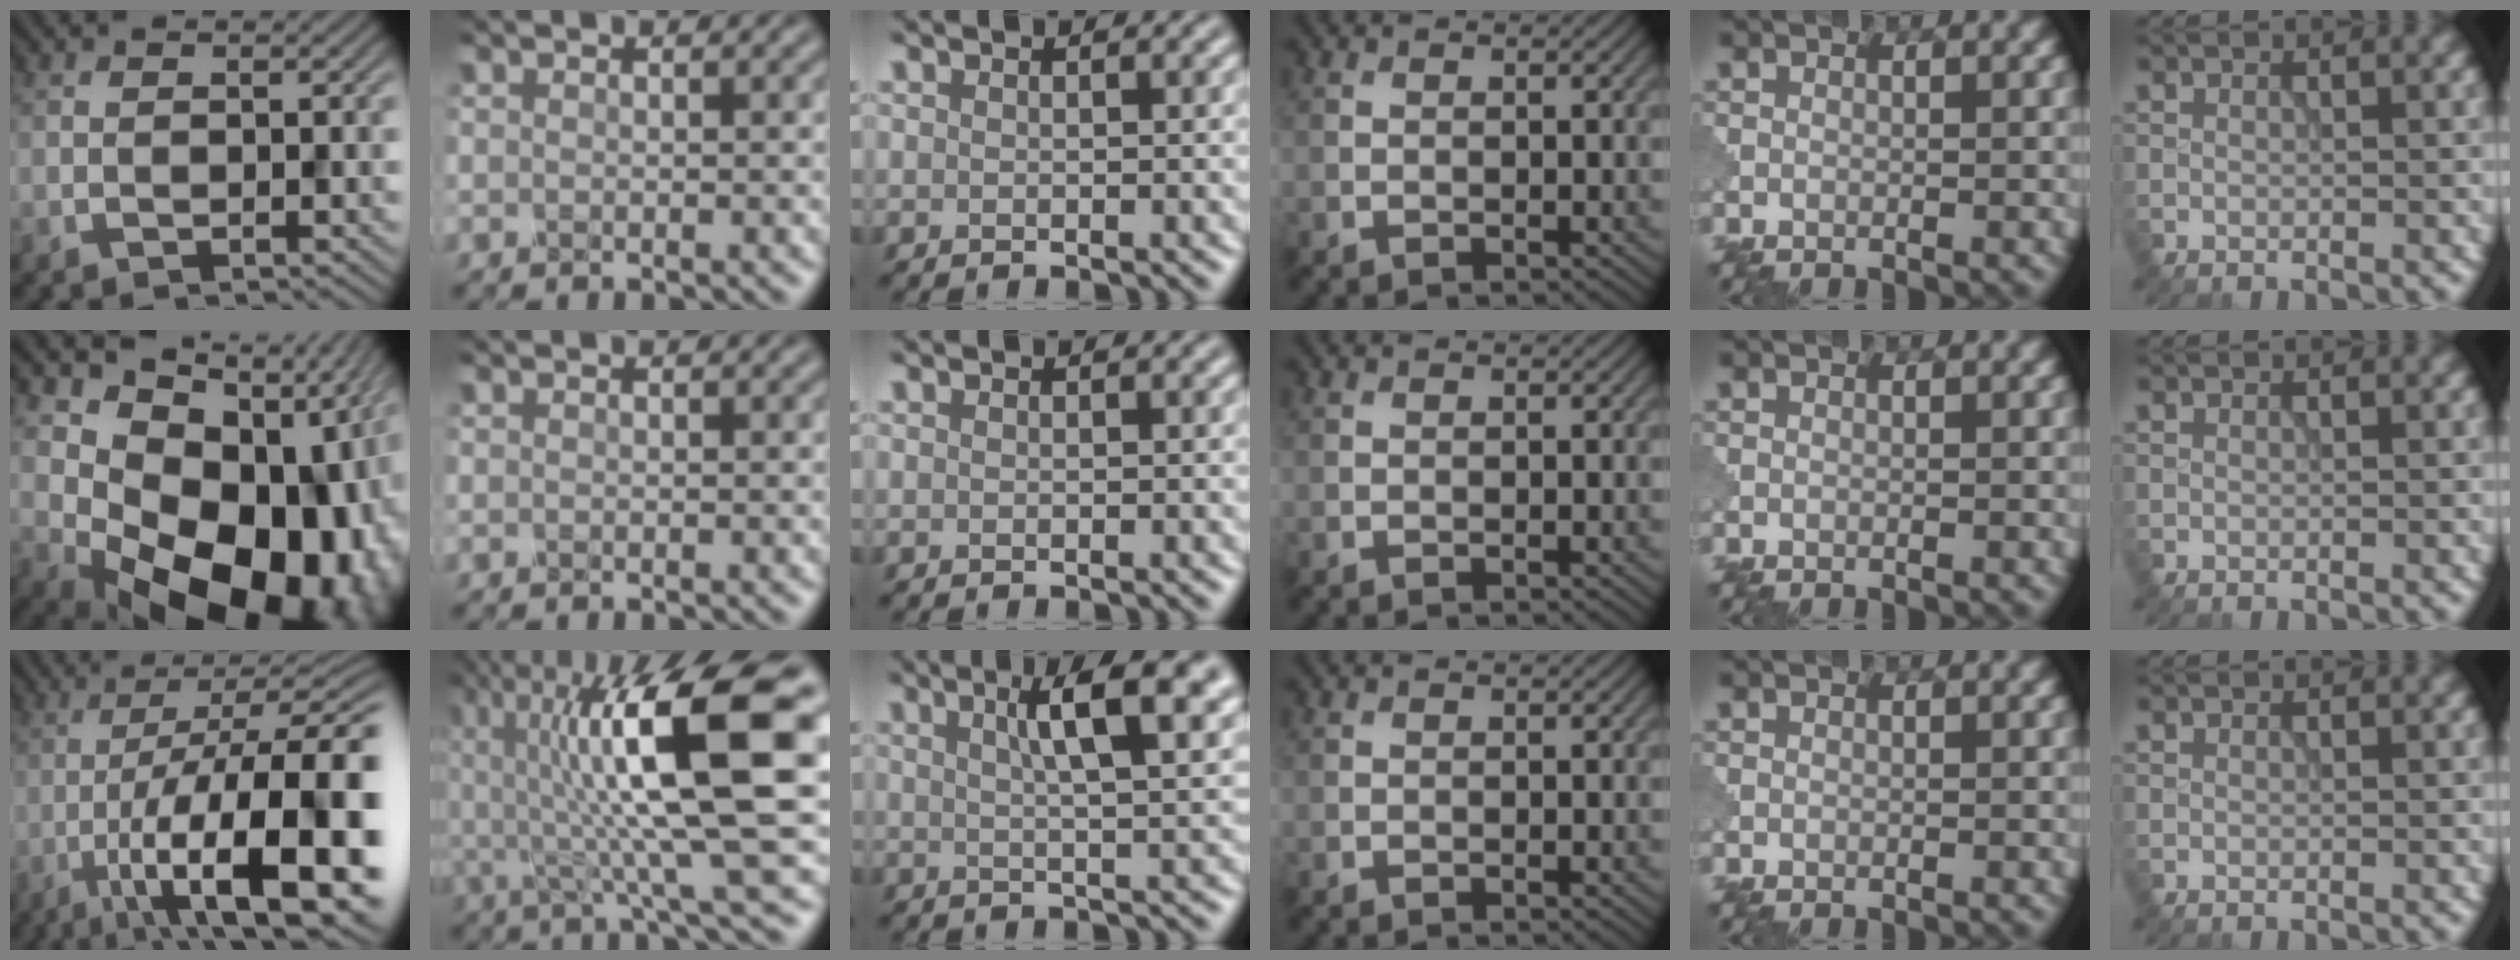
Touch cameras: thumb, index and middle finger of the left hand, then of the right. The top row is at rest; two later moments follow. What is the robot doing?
{"motion": "shake", "object": "plastic piggy bank"}